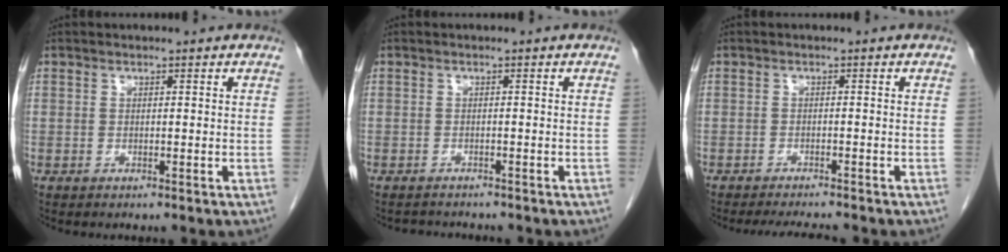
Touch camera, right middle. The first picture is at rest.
{"total": 2.4, "force": [-2.3, 0.6, 0.0], "torque": [0.000, -0.006, -0.034]}
{"total": 5.0, "force": [-4.7, 0.3, 1.8], "torque": [-0.023, -0.012, -0.069]}